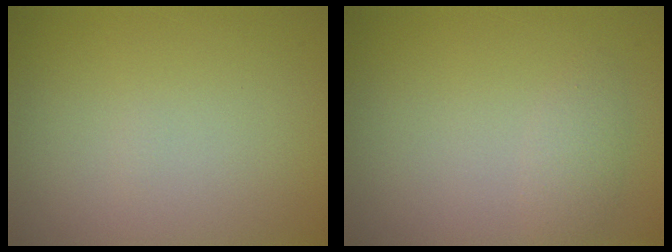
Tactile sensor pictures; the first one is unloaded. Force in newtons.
{"total": 1.3, "press": 1.3, "slide": 0.1}